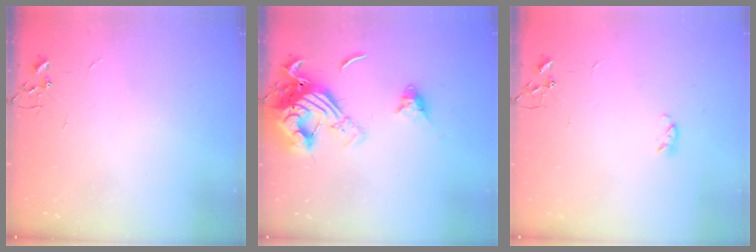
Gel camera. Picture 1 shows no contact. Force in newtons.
{"total": 17.5, "press": 17.4, "slide": 1.9}
{"total": 3.6, "press": 3.6, "slide": 0.5}